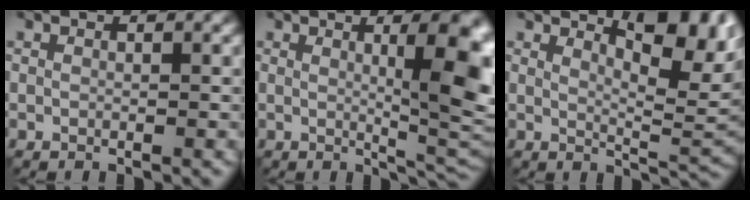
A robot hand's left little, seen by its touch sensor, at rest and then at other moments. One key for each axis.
{"total": 10.2, "fx": 1.6, "fy": 2.6, "fz": 9.7, "tx": -0.106, "ty": 0.004, "tz": 0.026}
{"total": 6.8, "fx": 3.4, "fy": 1.9, "fz": 5.6, "tx": -0.073, "ty": -0.003, "tz": 0.057}